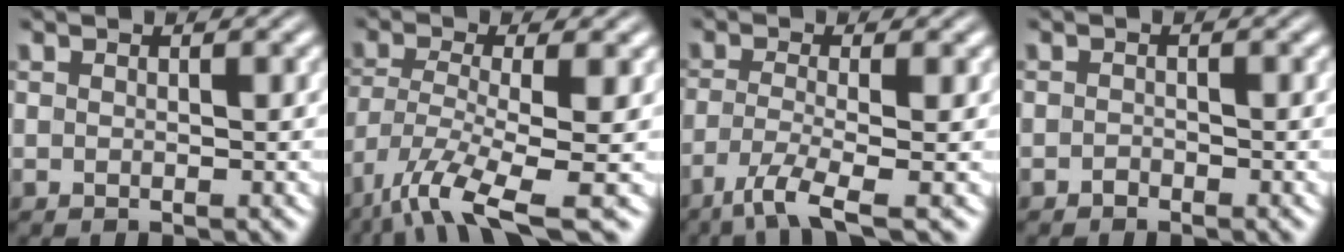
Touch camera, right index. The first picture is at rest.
{"total": 6.8, "force": [-3.5, 2.5, 5.3], "torque": [-0.119, -0.055, -0.031]}
{"total": 4.8, "force": [-3.1, 0.7, 3.6], "torque": [-0.078, -0.036, -0.034]}
{"total": 0.9, "force": [-0.8, -0.3, -0.2], "torque": [0.001, -0.012, -0.007]}